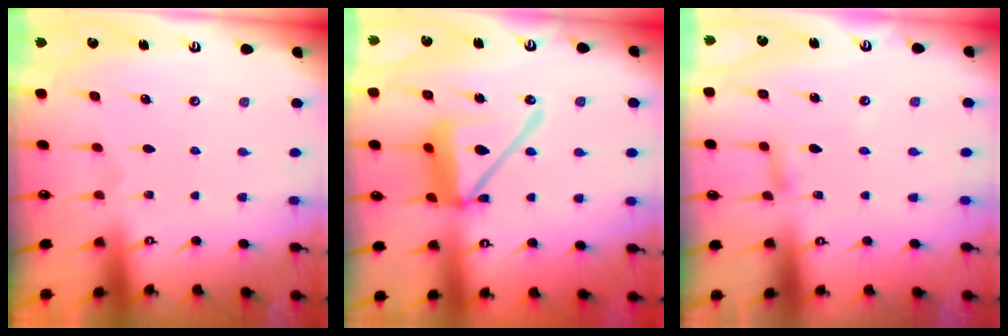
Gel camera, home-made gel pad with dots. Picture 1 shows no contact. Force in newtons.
{"total": 15.5, "press": 15.3, "slide": 1.8}
{"total": 3.0, "press": 3.0, "slide": 0.2}